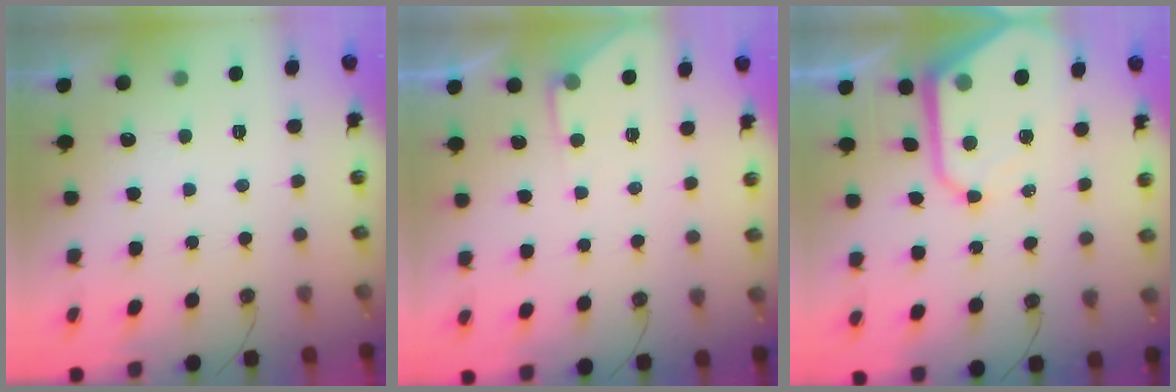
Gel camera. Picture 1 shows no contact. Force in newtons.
{"total": 4.0, "press": 4.0, "slide": 0.4}
{"total": 12.2, "press": 12.2, "slide": 1.1}